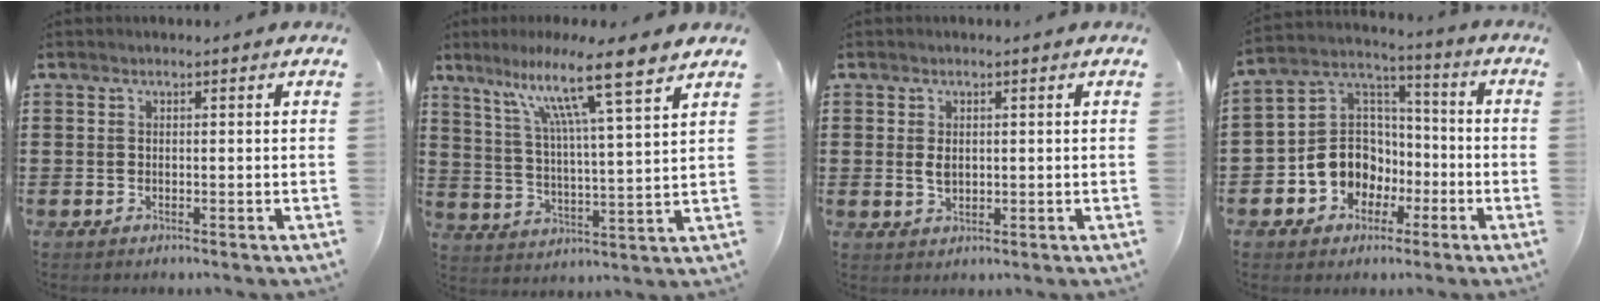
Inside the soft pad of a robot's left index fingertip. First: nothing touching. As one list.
[{"total": 11.7, "force": [8.7, 0.0, 7.9], "torque": [-0.155, -0.047, 0.135]}, {"total": 2.3, "force": [0.2, 1.4, 1.8], "torque": [-0.038, 0.005, 0.003]}, {"total": 9.6, "force": [-3.7, 8.6, 2.2], "torque": [-0.082, 0.019, -0.068]}]